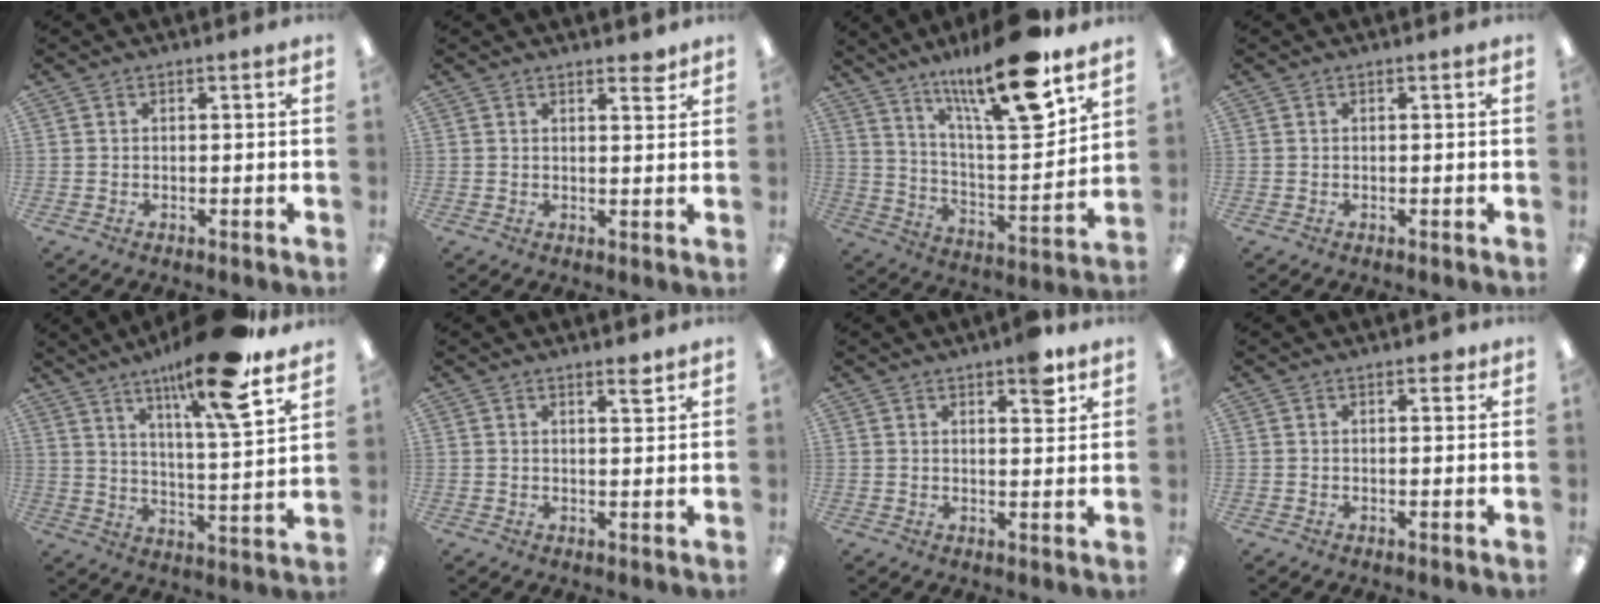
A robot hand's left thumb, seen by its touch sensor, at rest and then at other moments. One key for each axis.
{"total": 2.7, "fx": 2.2, "fy": 0.7, "fz": 1.3, "tx": -0.006, "ty": -0.013, "tz": 0.034}
{"total": 21.0, "fx": 14.8, "fy": 4.4, "fz": 14.3, "tx": -0.237, "ty": -0.092, "tz": 0.237}
{"total": 0.0}
{"total": 17.0, "fx": 12.4, "fy": 1.7, "fz": 11.5, "tx": -0.197, "ty": -0.067, "tz": 0.191}
{"total": 2.7, "fx": 2.1, "fy": 0.4, "fz": 1.6, "tx": -0.011, "ty": -0.012, "tz": 0.032}
{"total": 5.8, "fx": 3.9, "fy": 2.0, "fz": 3.9, "tx": -0.037, "ty": -0.020, "tz": 0.059}
{"total": 1.6, "fx": 0.9, "fy": 0.8, "fz": 1.1, "tx": -0.007, "ty": -0.003, "tz": 0.011}